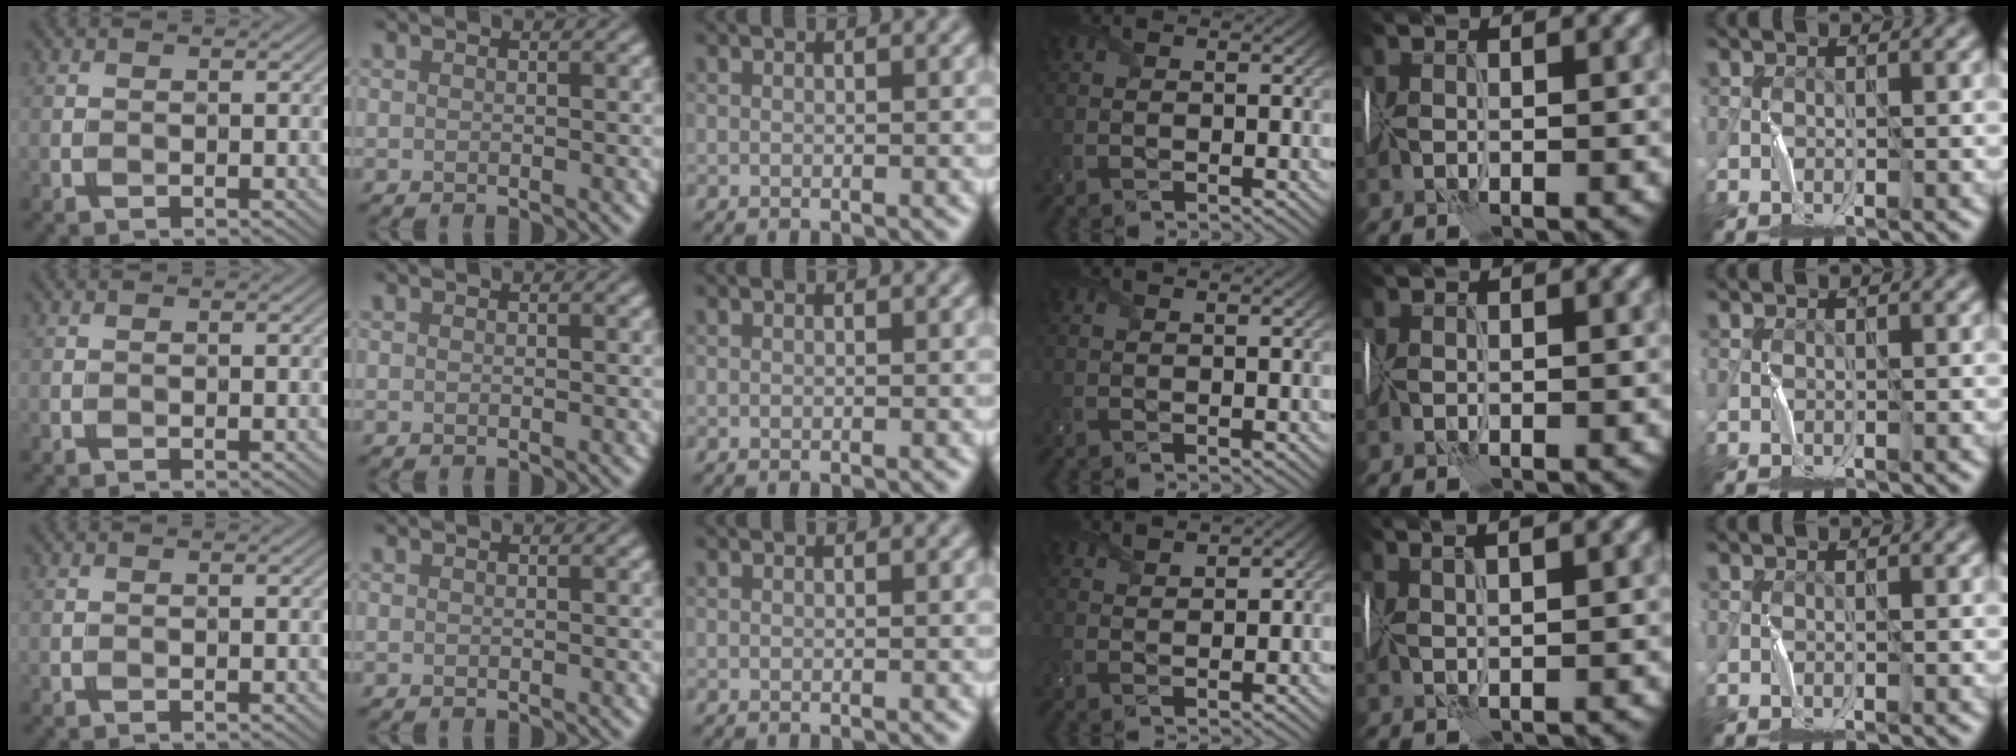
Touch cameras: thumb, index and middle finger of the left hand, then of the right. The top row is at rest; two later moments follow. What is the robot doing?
{"motion": "wrap", "object": "sponge"}